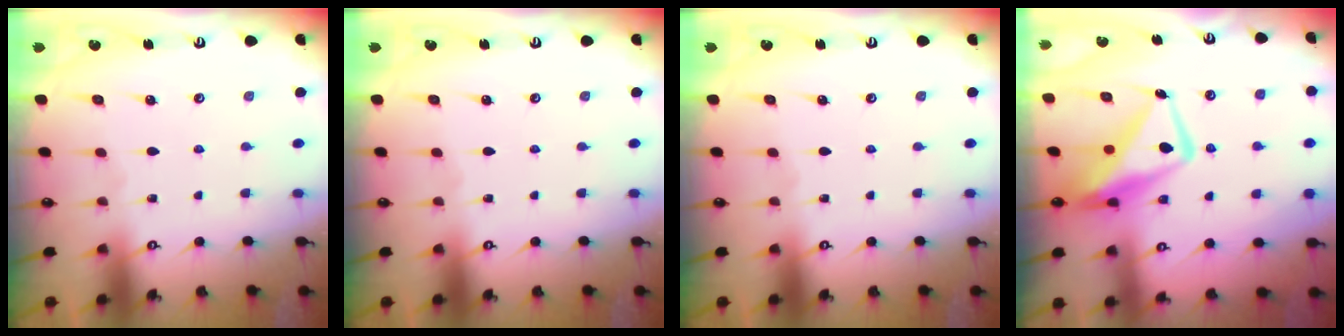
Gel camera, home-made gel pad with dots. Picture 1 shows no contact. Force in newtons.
{"total": 0.0}
{"total": 0.0}
{"total": 11.6, "press": 11.5, "slide": 1.6}